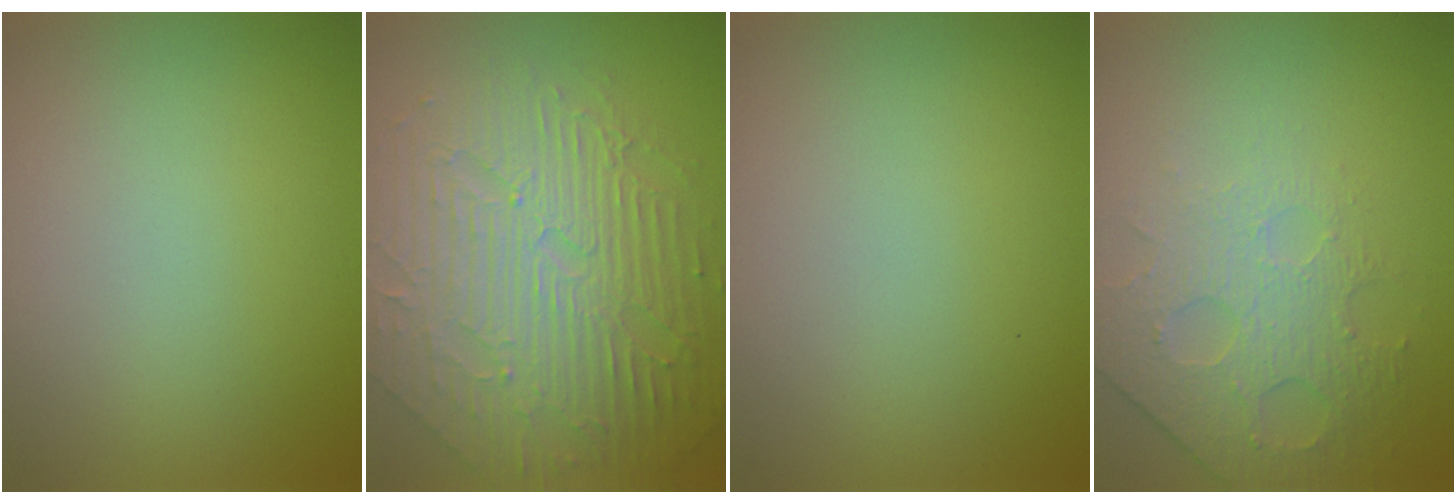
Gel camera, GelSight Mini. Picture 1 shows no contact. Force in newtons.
{"total": 9.8, "press": 6.5, "slide": 7.3}
{"total": 0.0}
{"total": 4.9, "press": 3.4, "slide": 3.6}